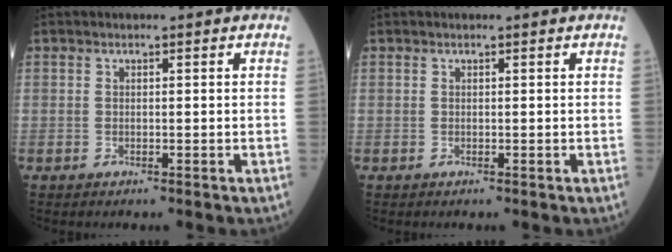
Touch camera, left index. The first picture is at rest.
{"total": 0.0}